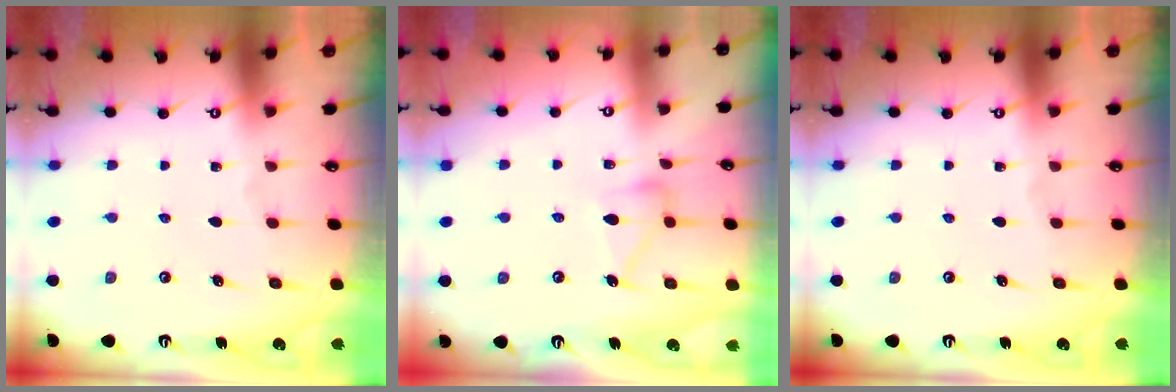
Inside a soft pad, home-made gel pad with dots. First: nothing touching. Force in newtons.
{"total": 10.0, "press": 10.0, "slide": 0.6}
{"total": 0.0}